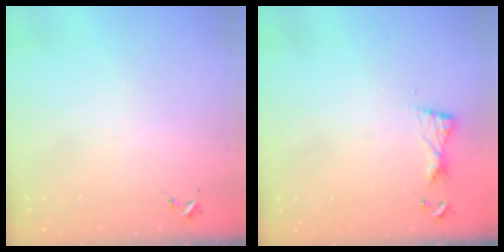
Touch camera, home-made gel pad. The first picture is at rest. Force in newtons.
{"total": 6.0, "press": 5.9, "slide": 0.8}